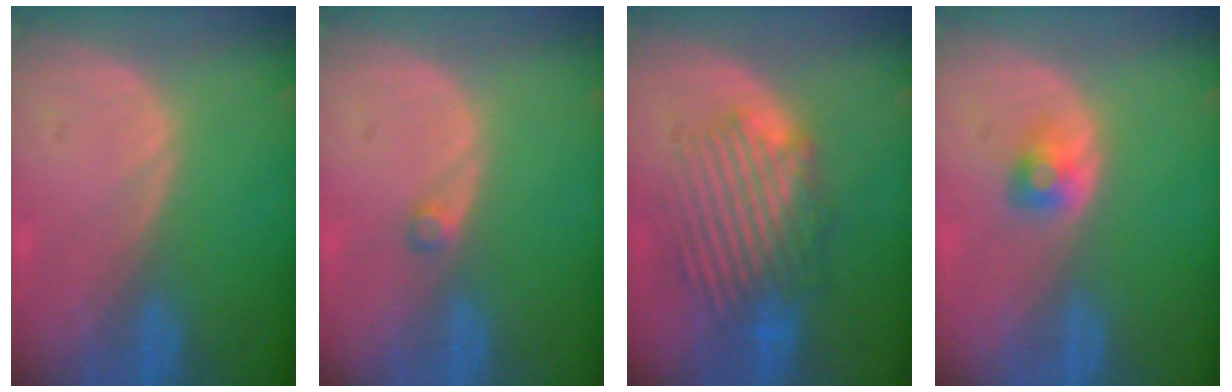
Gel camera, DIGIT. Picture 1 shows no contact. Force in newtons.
{"total": 1.0, "press": 1.0, "slide": 0.2}
{"total": 8.6, "press": 8.2, "slide": 2.6}
{"total": 2.4, "press": 2.2, "slide": 0.7}